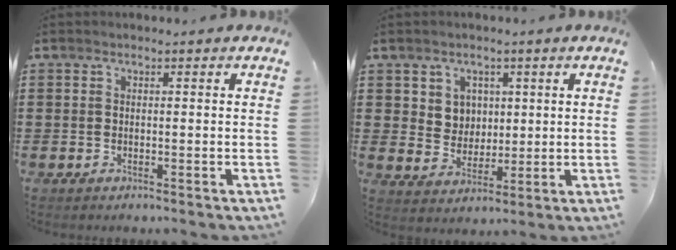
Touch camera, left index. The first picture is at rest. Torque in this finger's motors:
{"motor_torque": [1.07, 1.07, 0.11, 0.05]}